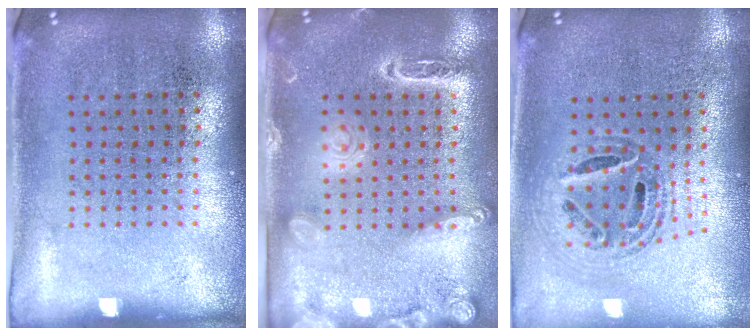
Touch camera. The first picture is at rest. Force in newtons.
{"total": 2.1, "press": 1.9, "slide": 0.9}
{"total": 0.9, "press": 0.9, "slide": 0.2}